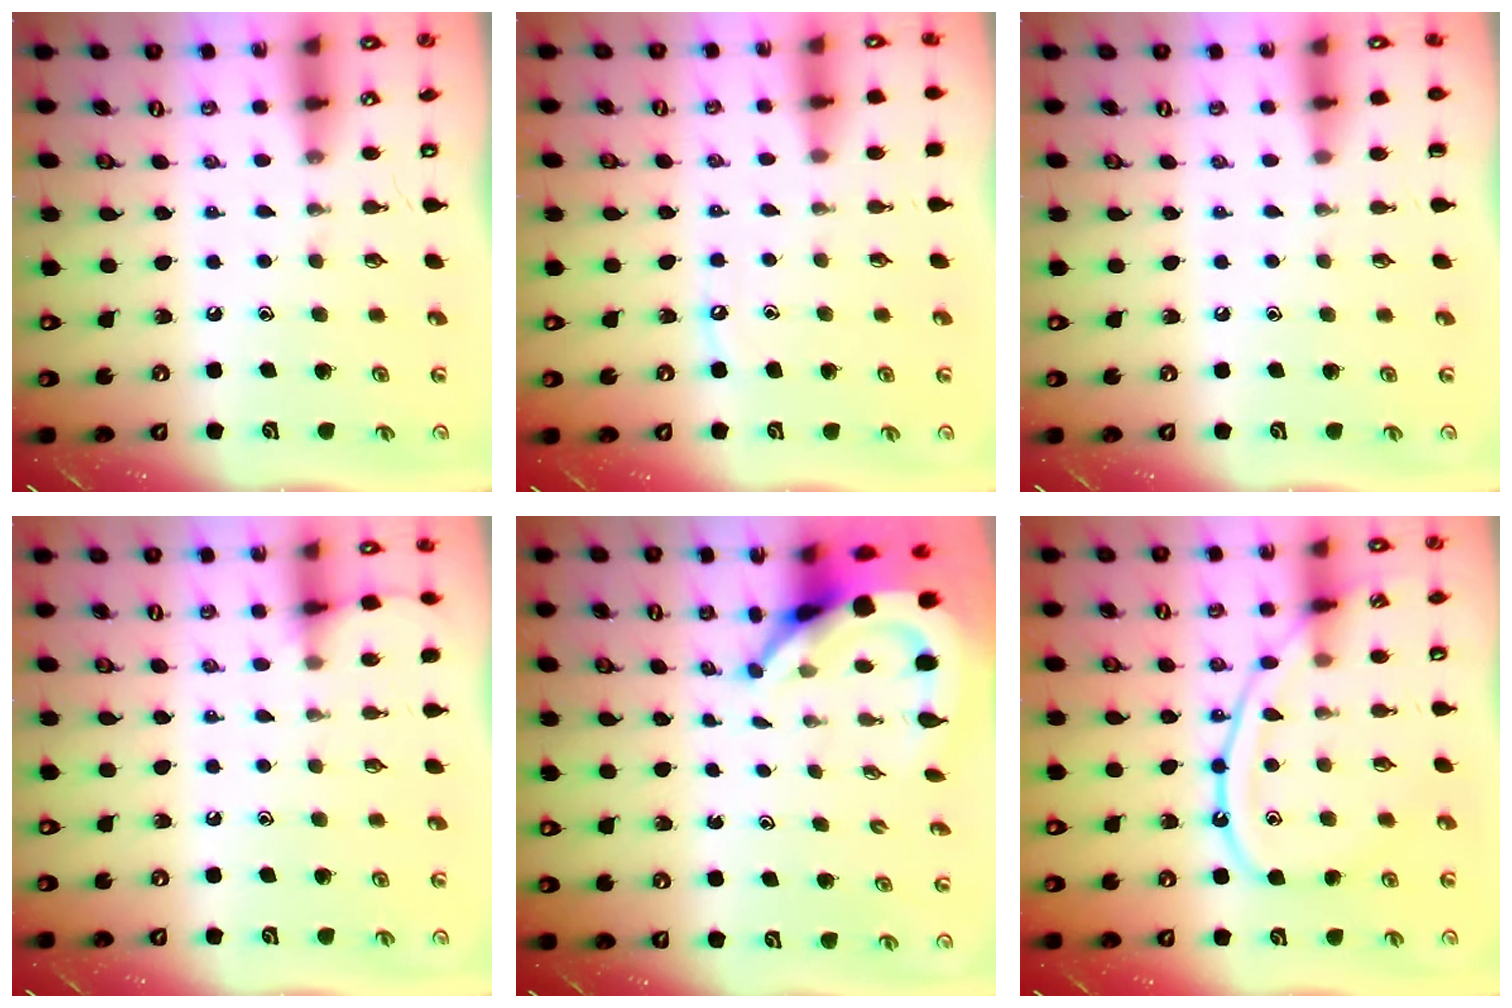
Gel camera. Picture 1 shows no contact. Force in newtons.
{"total": 2.6, "press": 2.6, "slide": 0.4}
{"total": 0.0}
{"total": 4.6, "press": 4.6, "slide": 0.6}
{"total": 6.7, "press": 6.6, "slide": 0.8}
{"total": 12.7, "press": 12.6, "slide": 1.4}